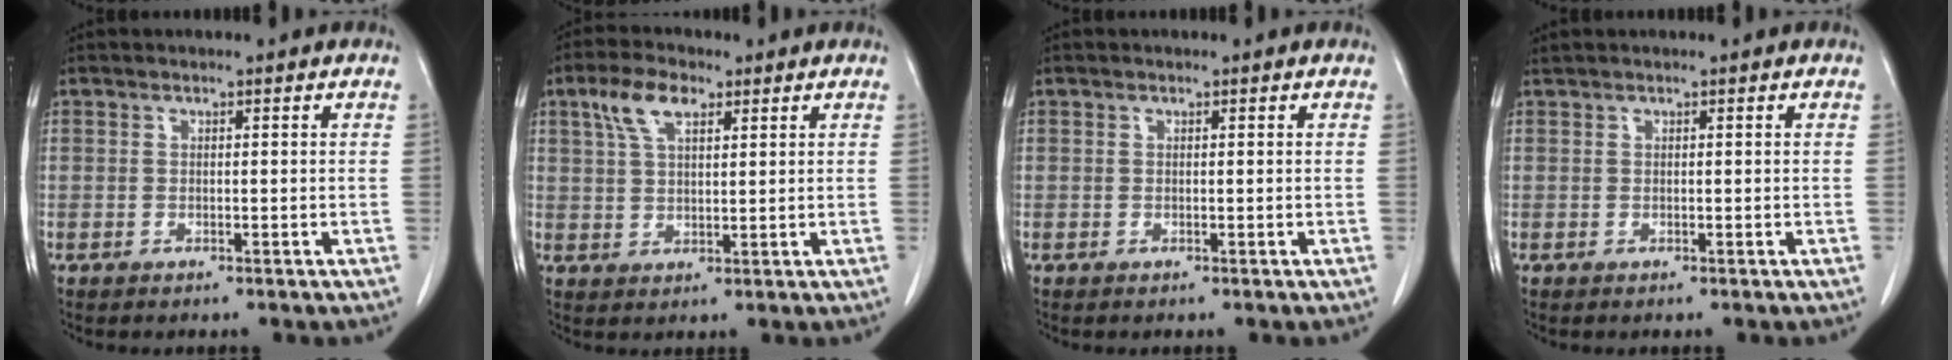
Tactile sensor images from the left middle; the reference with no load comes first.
{"total": 6.1, "force": [3.3, 2.5, 4.5], "torque": [-0.097, 0.013, 0.064]}
{"total": 0.0}
{"total": 0.0}